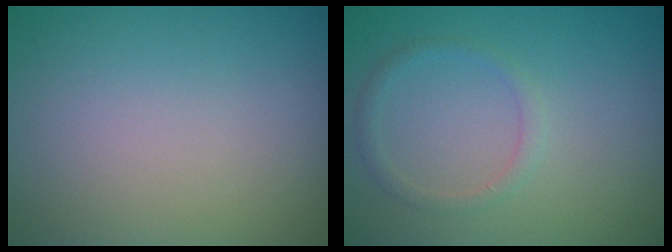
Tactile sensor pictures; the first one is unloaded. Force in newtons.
{"total": 1.3, "press": 1.3, "slide": 0.0}